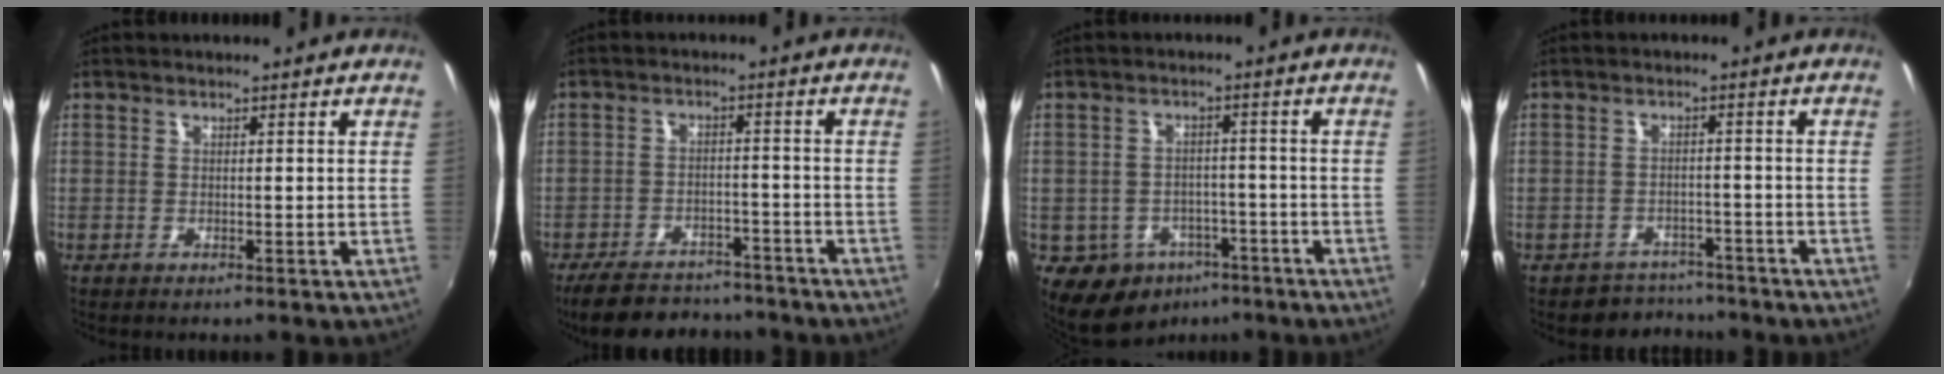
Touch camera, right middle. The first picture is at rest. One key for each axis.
{"total": 14.1, "fx": -11.8, "fy": 5.4, "fz": 5.4, "tx": -0.126, "ty": 0.000, "tz": -0.167}
{"total": 9.7, "fx": -5.6, "fy": 7.4, "fz": 2.9, "tx": -0.075, "ty": 0.012, "tz": -0.063}
{"total": 5.3, "fx": -4.6, "fy": 2.8, "fz": -0.3, "tx": -0.003, "ty": 0.014, "tz": -0.070}